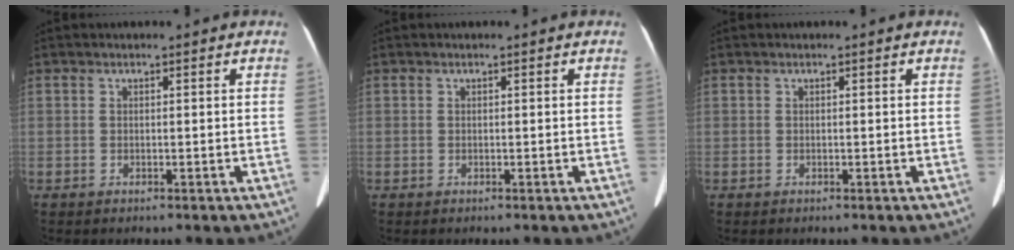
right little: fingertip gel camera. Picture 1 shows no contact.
{"total": 0.0}
{"total": 0.0}